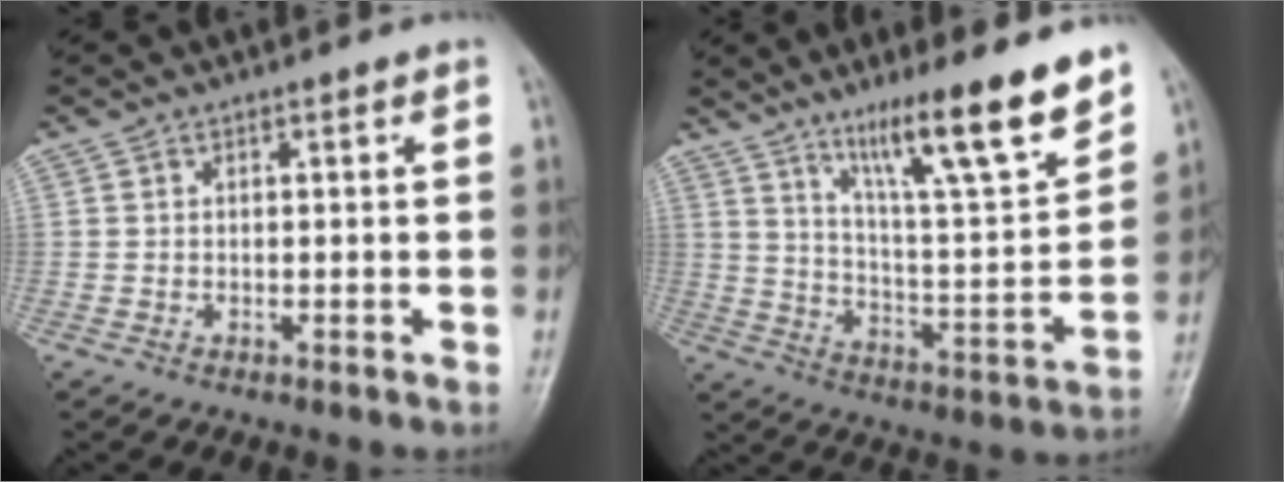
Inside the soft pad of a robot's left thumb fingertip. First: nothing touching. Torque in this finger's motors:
{"motor_torque": [1.69, 1.51, 1.43, -1.34, 0.23]}